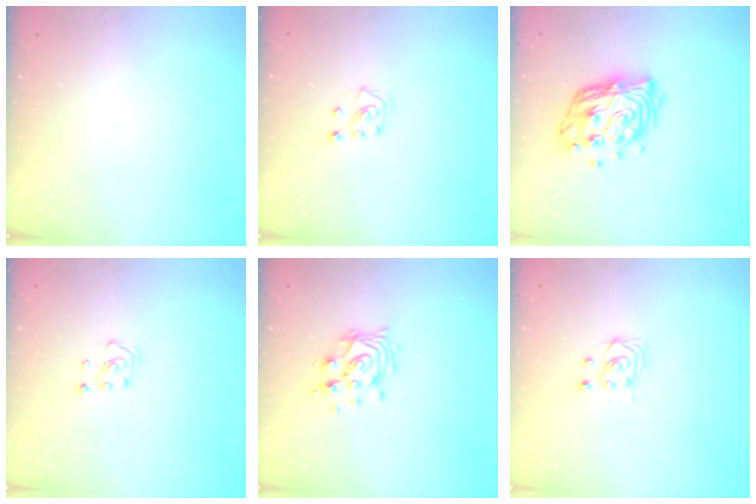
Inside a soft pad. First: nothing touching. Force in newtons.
{"total": 4.4, "press": 4.3, "slide": 0.6}
{"total": 14.3, "press": 14.2, "slide": 1.2}
{"total": 2.8, "press": 2.6, "slide": 1.1}
{"total": 10.9, "press": 10.8, "slide": 0.9}
{"total": 3.2, "press": 3.1, "slide": 0.7}